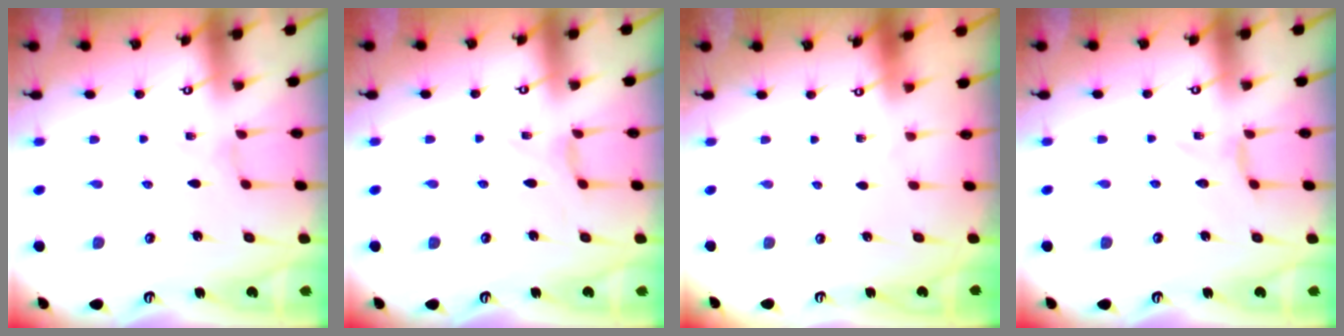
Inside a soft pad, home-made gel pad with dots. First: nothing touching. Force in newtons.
{"total": 0.8, "press": 0.8, "slide": 0.2}
{"total": 0.0}
{"total": 0.0}